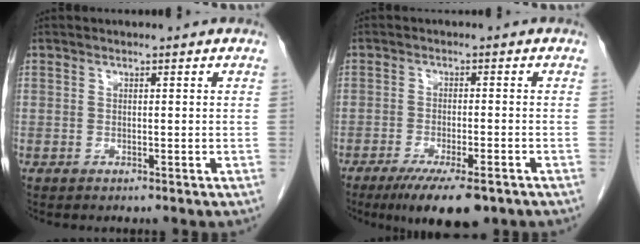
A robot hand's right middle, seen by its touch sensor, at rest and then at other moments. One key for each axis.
{"total": 9.5, "fx": -6.5, "fy": 2.0, "fz": 6.7, "tx": -0.102, "ty": -0.020, "tz": -0.097}